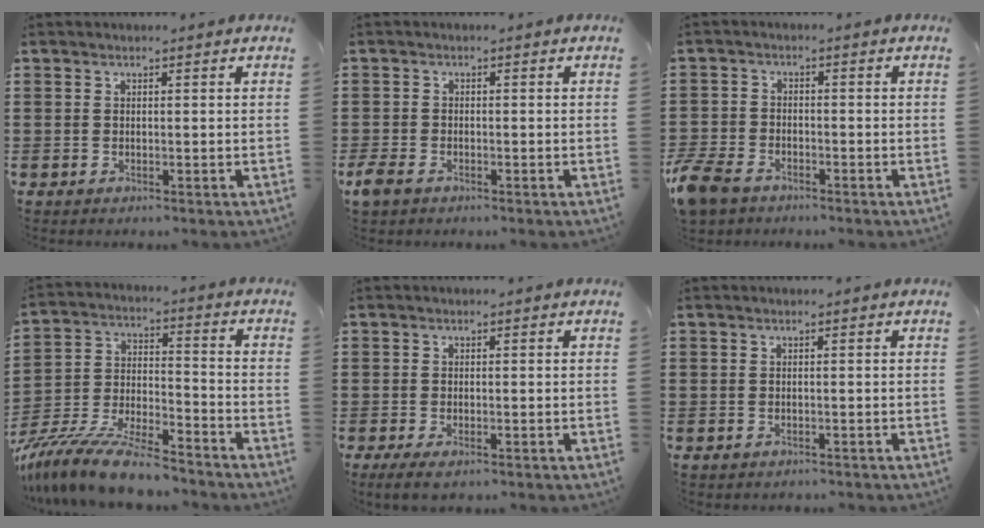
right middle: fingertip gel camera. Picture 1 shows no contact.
{"total": 2.2, "force": [-1.5, 1.3, 0.9], "torque": [-0.040, -0.007, -0.037]}
{"total": 4.4, "force": [-3.6, 2.0, 1.4], "torque": [-0.059, -0.003, -0.083]}
{"total": 10.7, "force": [-9.7, 1.0, 4.3], "torque": [-0.089, 0.015, -0.195]}
{"total": 1.4, "force": [-0.9, 0.3, 1.0], "torque": [-0.024, -0.007, -0.018]}
{"total": 0.5, "force": [-0.5, 0.1, 0.0], "torque": [-0.003, -0.001, -0.012]}